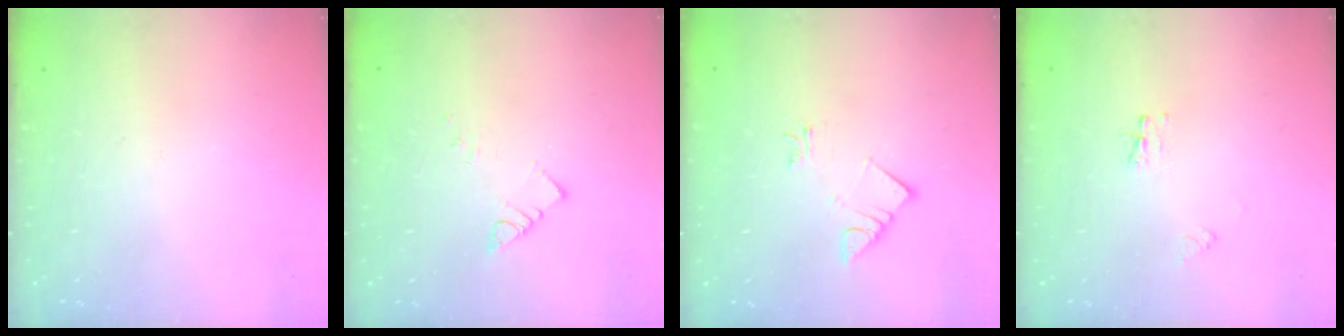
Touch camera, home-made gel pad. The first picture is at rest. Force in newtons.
{"total": 2.5, "press": 2.5, "slide": 0.3}
{"total": 3.5, "press": 3.5, "slide": 0.2}
{"total": 2.3, "press": 2.3, "slide": 0.3}